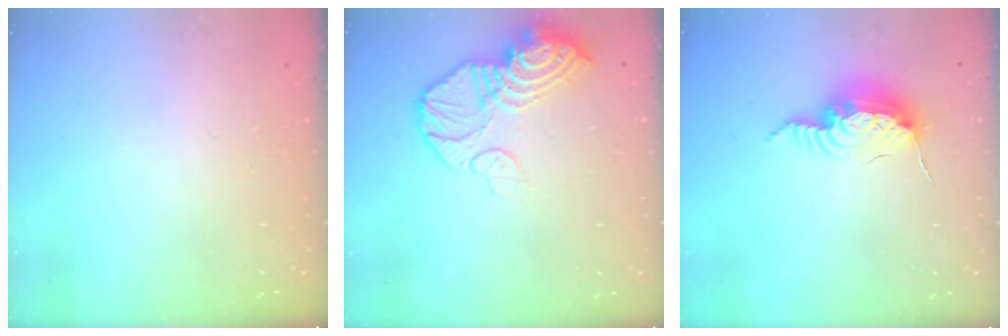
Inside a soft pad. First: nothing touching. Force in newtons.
{"total": 15.1, "press": 14.9, "slide": 2.4}
{"total": 14.2, "press": 14.2, "slide": 0.9}